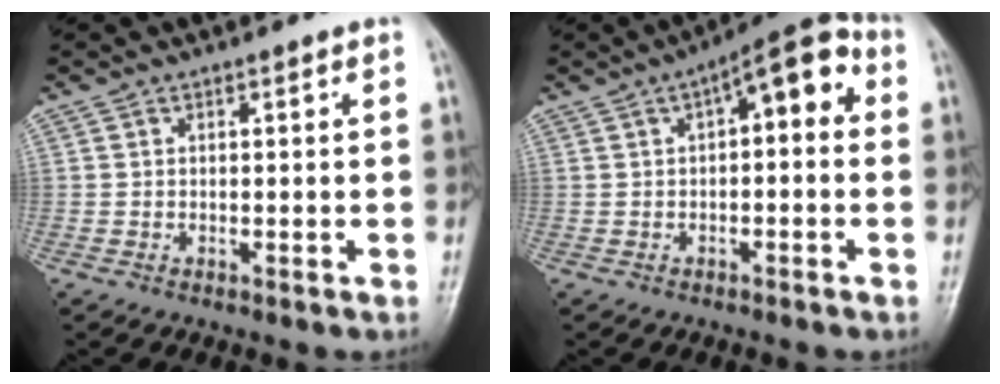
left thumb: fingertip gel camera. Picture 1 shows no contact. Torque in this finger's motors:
{"motor_torque": [-0.10, 0.48, -0.08, -0.17, -0.02]}